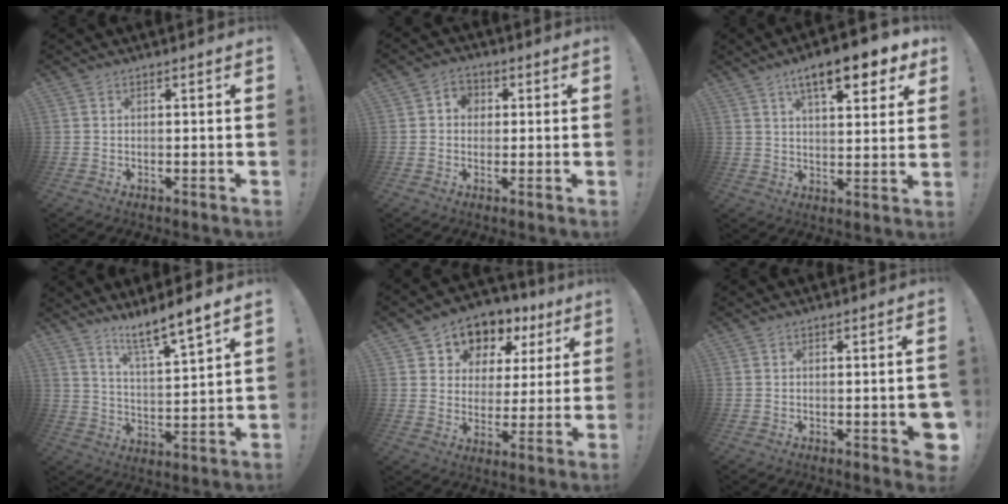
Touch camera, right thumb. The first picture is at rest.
{"total": 4.3, "force": [0.3, 3.9, 1.9], "torque": [-0.030, 0.005, 0.006]}
{"total": 12.4, "force": [7.2, 3.5, 9.4], "torque": [-0.135, -0.036, 0.113]}
{"total": 8.8, "force": [7.3, 0.0, 4.9], "torque": [-0.080, -0.058, 0.121]}
{"total": 9.1, "force": [5.5, 6.8, 2.5], "torque": [-0.038, -0.050, 0.106]}
{"total": 4.6, "force": [-1.3, 0.9, 4.3], "torque": [-0.048, -0.005, -0.018]}